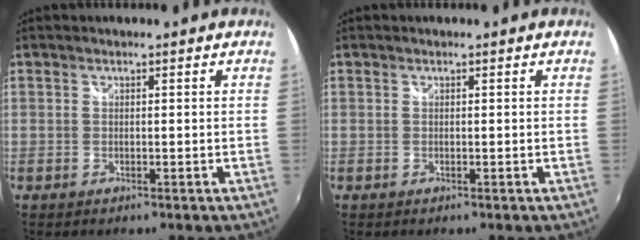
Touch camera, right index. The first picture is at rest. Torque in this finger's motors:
{"motor_torque": [0.00, 0.02, -0.01, 0.00]}